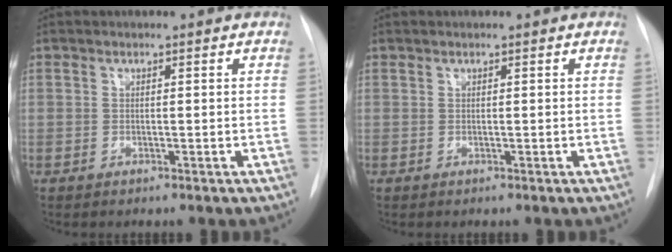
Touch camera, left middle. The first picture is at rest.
{"total": 0.0}